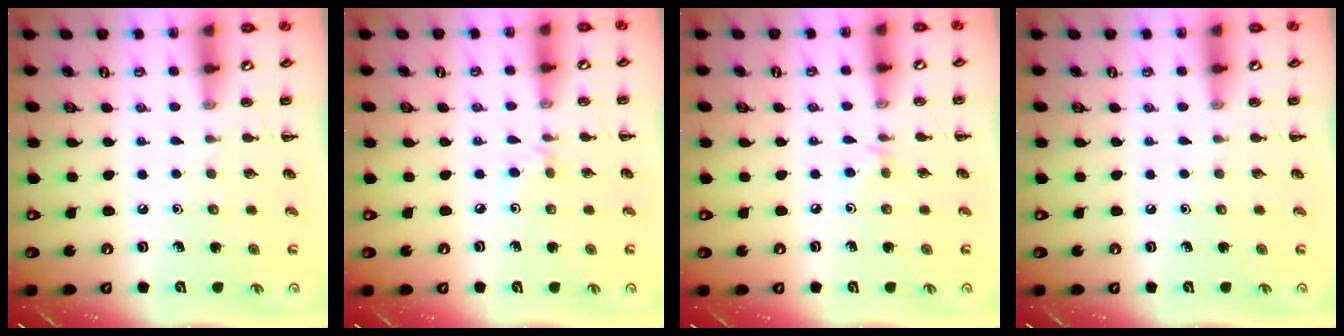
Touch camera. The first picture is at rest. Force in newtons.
{"total": 2.8, "press": 2.6, "slide": 1.0}
{"total": 3.0, "press": 2.7, "slide": 1.2}
{"total": 0.0}